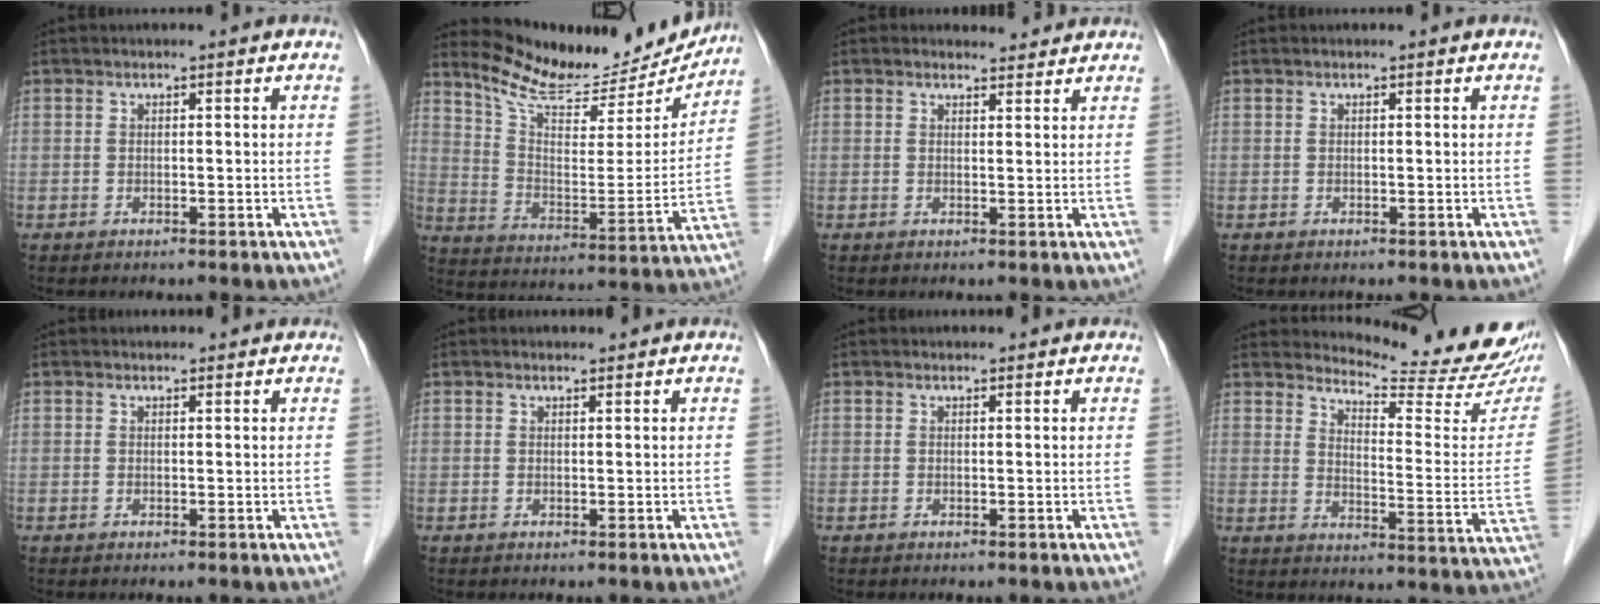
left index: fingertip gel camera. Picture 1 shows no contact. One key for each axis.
{"total": 18.6, "fx": 17.5, "fy": 3.8, "fz": 5.0, "tx": -0.085, "ty": -0.033, "tz": 0.258}
{"total": 2.2, "fx": 2.1, "fy": 0.7, "fz": -0.1, "tx": -0.005, "ty": 0.003, "tz": 0.025}
{"total": 0.0}
{"total": 1.6, "fx": 1.5, "fy": 0.5, "fz": 0.2, "tx": -0.010, "ty": 0.008, "tz": 0.015}
{"total": 0.7, "fx": 0.7, "fy": 0.1, "fz": 0.0, "tx": -0.011, "ty": 0.000, "tz": 0.011}
{"total": 0.8, "fx": 0.8, "fy": 0.2, "fz": 0.1, "tx": -0.009, "ty": 0.005, "tz": 0.011}
{"total": 17.5, "fx": 16.6, "fy": 1.5, "fz": 5.2, "tx": -0.073, "ty": -0.099, "tz": 0.194}